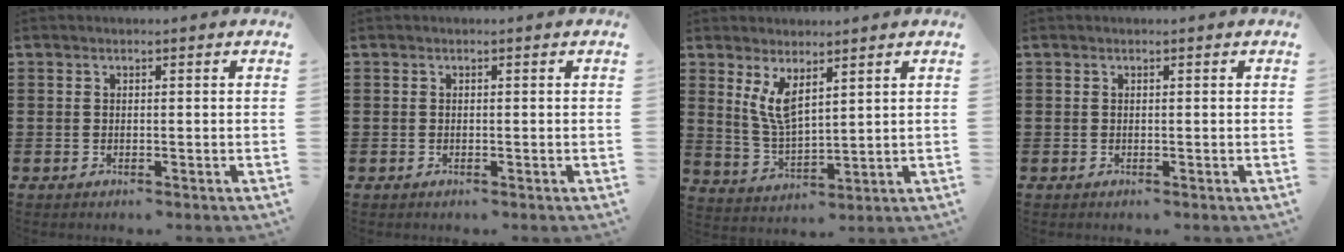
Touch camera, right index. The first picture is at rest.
{"total": 0.0}
{"total": 5.7, "force": [2.9, 2.1, 4.4], "torque": [-0.108, -0.010, 0.048]}
{"total": 0.0}